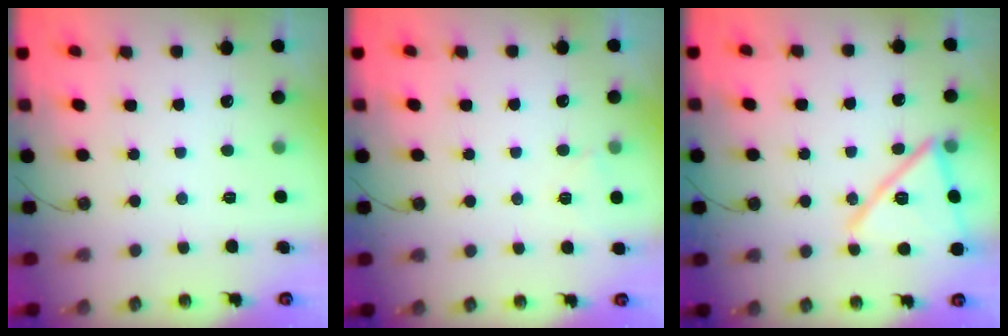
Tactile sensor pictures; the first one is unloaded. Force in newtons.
{"total": 3.9, "press": 2.8, "slide": 2.8}
{"total": 17.4, "press": 17.3, "slide": 1.3}